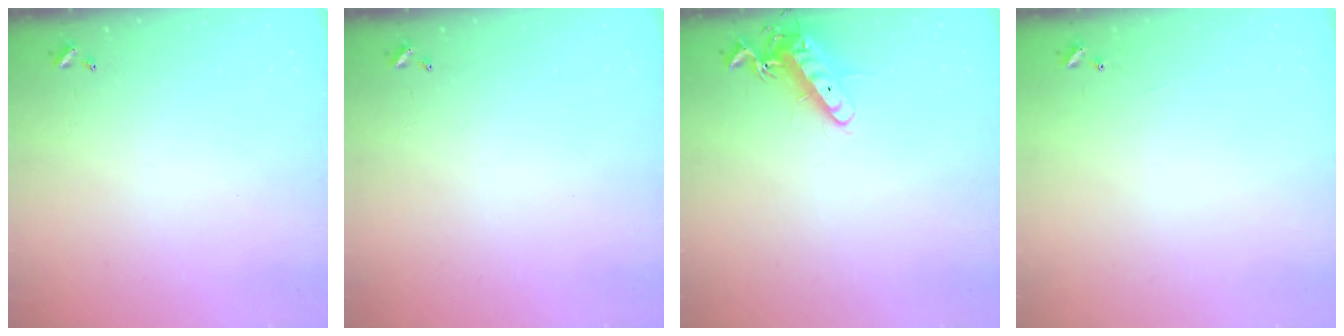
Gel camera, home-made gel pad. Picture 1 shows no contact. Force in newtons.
{"total": 0.0}
{"total": 12.7, "press": 12.6, "slide": 1.5}
{"total": 4.7, "press": 4.7, "slide": 0.4}